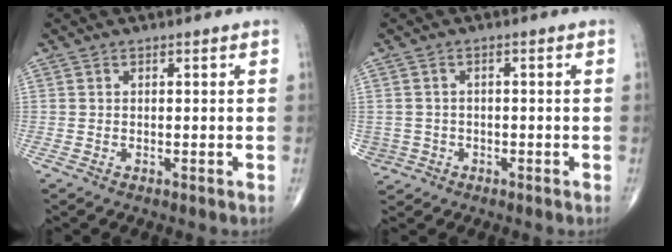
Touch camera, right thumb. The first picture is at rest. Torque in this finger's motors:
{"motor_torque": [-0.13, -0.11, 0.00, 0.09, 0.00]}